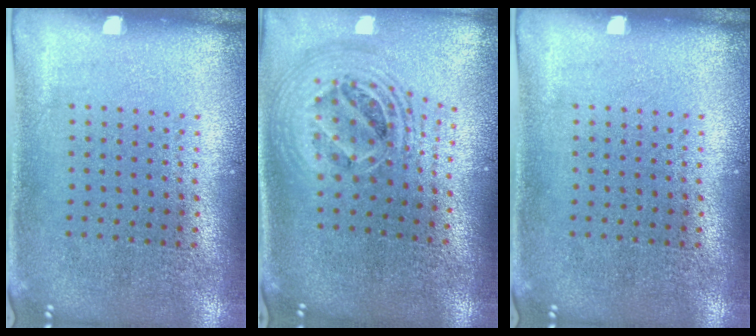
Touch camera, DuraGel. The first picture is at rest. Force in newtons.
{"total": 2.3, "press": 1.8, "slide": 1.5}
{"total": 0.0}